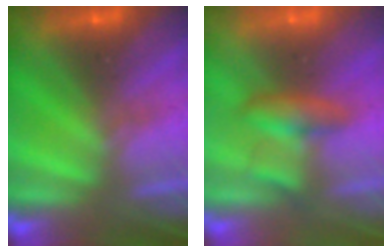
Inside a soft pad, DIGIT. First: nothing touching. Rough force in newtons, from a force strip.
{"total": 2.2}